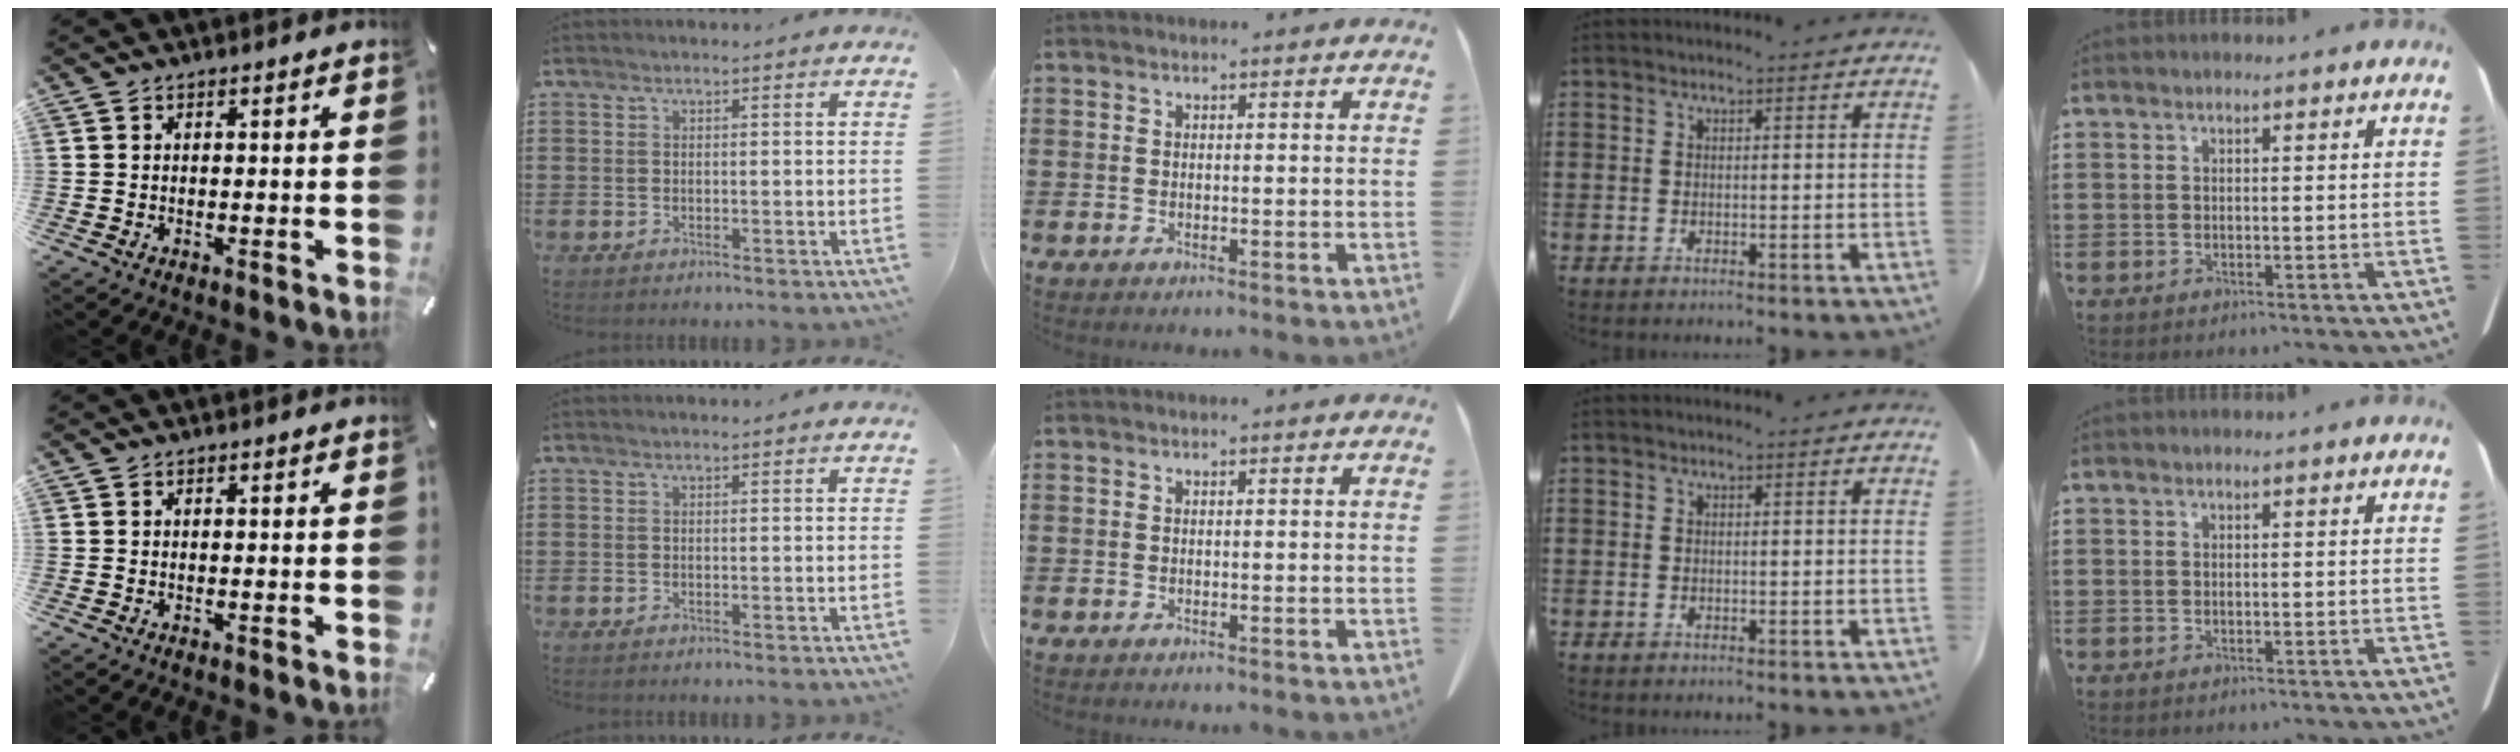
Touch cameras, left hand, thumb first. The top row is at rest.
{}